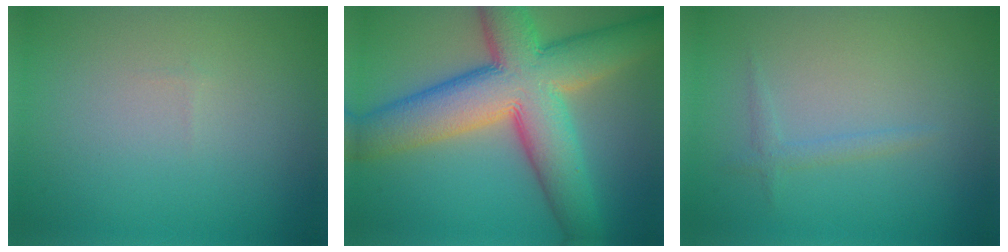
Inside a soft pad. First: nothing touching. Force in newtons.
{"total": 12.3, "press": 12.3, "slide": 0.6}
{"total": 1.0, "press": 1.0, "slide": 0.1}